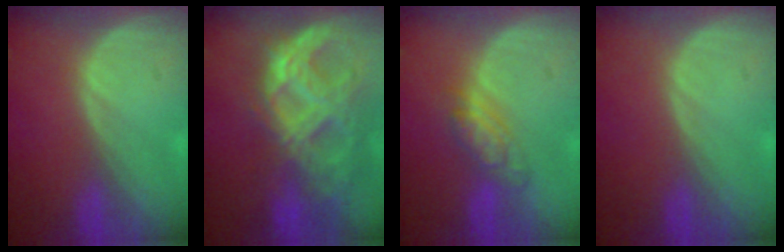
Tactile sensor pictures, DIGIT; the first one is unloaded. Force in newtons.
{"total": 11.2, "press": 9.4, "slide": 6.1}
{"total": 5.4, "press": 4.7, "slide": 2.7}
{"total": 0.0}